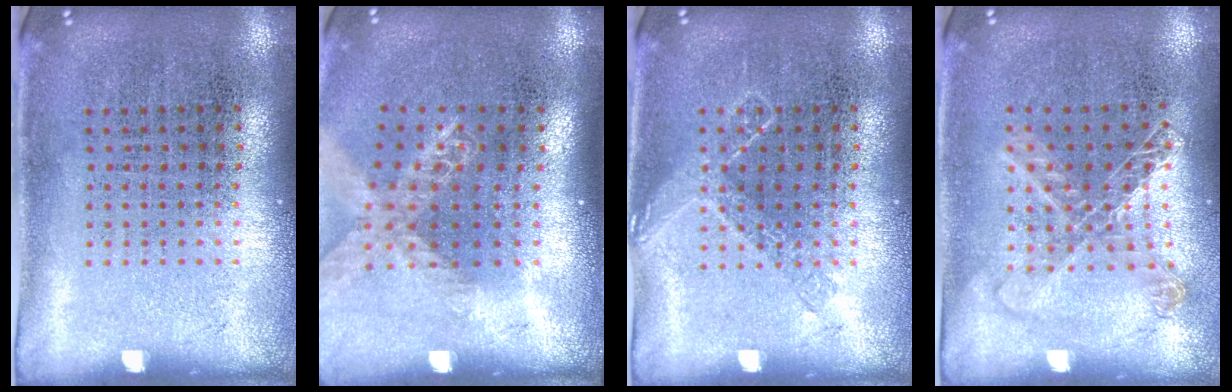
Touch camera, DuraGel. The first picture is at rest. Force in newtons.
{"total": 1.6, "press": 1.4, "slide": 0.8}
{"total": 1.7, "press": 1.7, "slide": 0.3}
{"total": 1.3, "press": 1.2, "slide": 0.5}